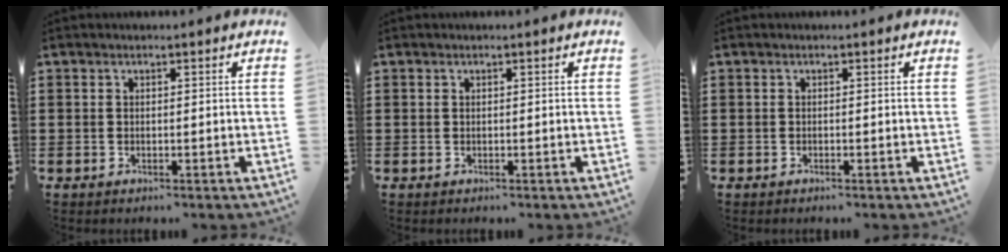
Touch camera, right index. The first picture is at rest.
{"total": 0.0}
{"total": 0.0}